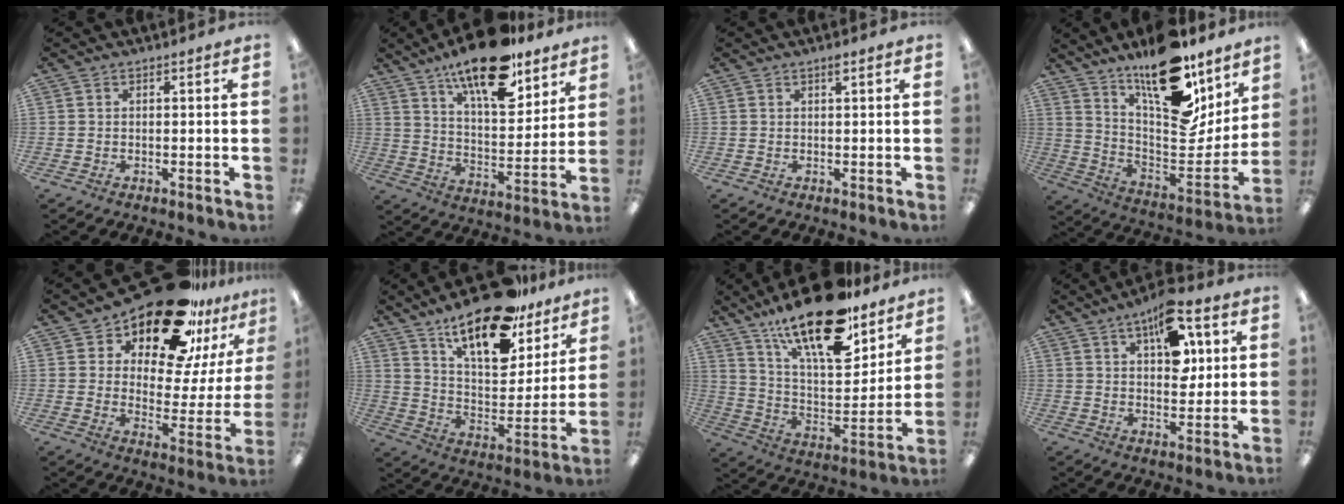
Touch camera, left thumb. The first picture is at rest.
{"total": 18.7, "force": [13.9, 6.6, 10.7], "torque": [-0.172, -0.081, 0.233]}
{"total": 1.4, "force": [1.0, 0.2, 0.9], "torque": [-0.014, -0.003, 0.016]}
{"total": 21.1, "force": [15.4, 8.5, 11.8], "torque": [-0.155, -0.130, 0.263]}
{"total": 21.8, "force": [17.2, 8.2, 10.6], "torque": [-0.164, -0.115, 0.291]}
{"total": 20.8, "force": [15.2, 8.0, 11.7], "torque": [-0.193, -0.097, 0.263]}
{"total": 23.5, "force": [16.8, 8.3, 14.2], "torque": [-0.232, -0.105, 0.286]}
{"total": 12.8, "force": [6.6, 6.5, 8.9], "torque": [-0.119, -0.025, 0.112]}